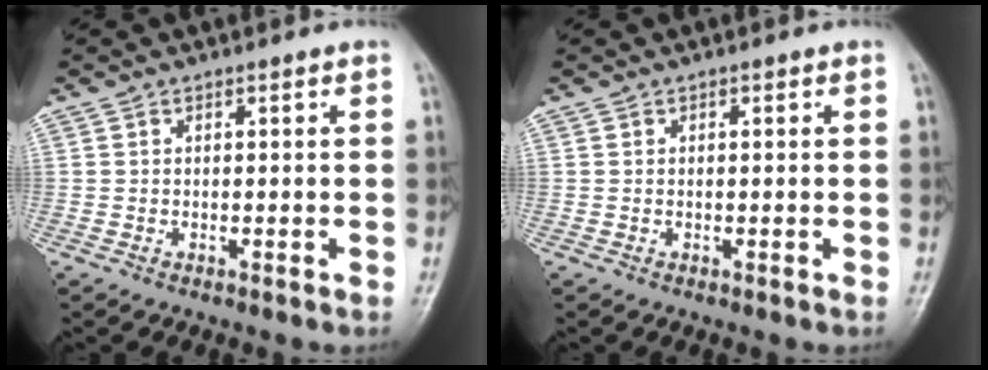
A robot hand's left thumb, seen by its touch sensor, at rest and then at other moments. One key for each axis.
{"total": 0.0}